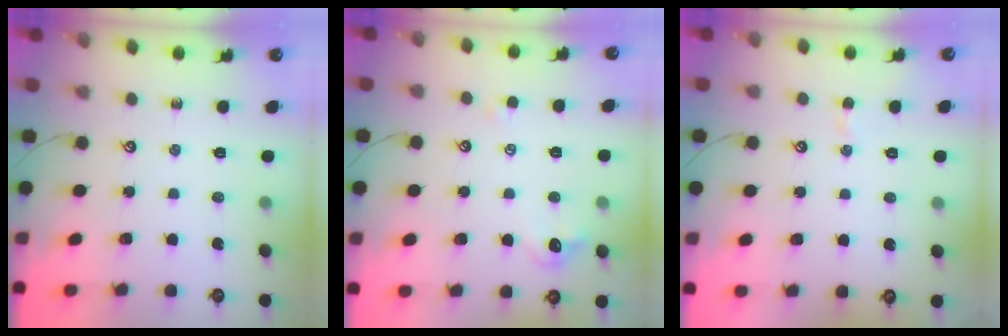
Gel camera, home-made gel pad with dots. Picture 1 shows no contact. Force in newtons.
{"total": 0.8, "press": 0.5, "slide": 0.7}
{"total": 1.6, "press": 1.5, "slide": 0.6}